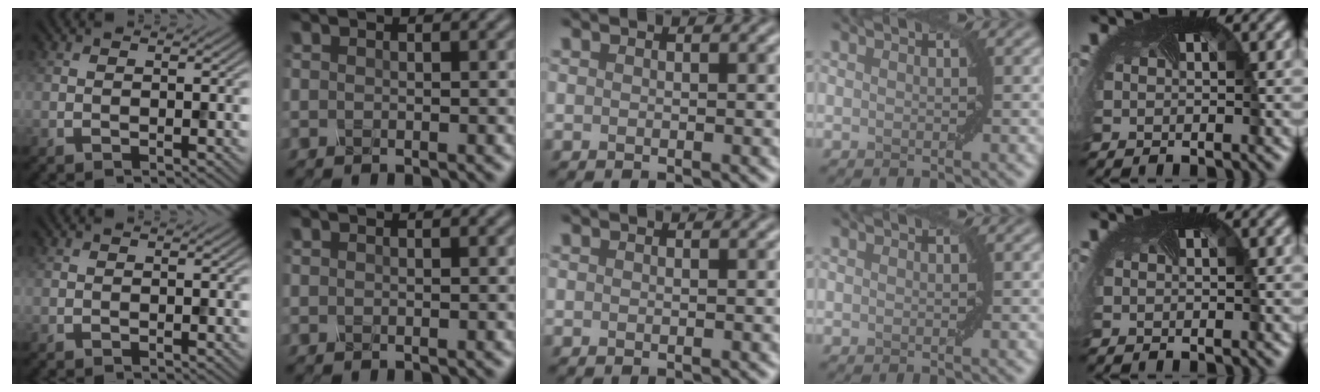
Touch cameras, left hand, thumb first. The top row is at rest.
{}